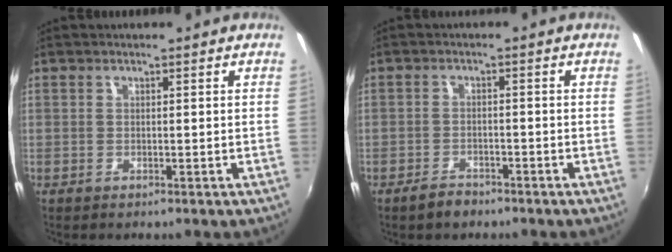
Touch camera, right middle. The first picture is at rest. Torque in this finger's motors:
{"motor_torque": [0.57, -0.62, -0.02, -0.04]}